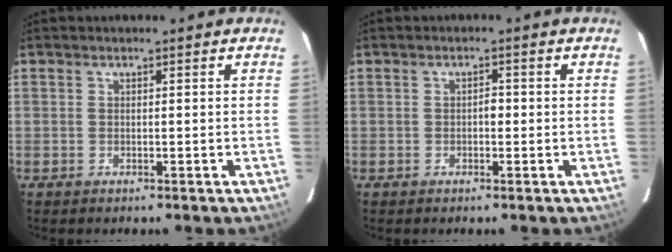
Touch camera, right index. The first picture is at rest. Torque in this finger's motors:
{"motor_torque": [0.14, 0.07, -0.01, 0.02]}